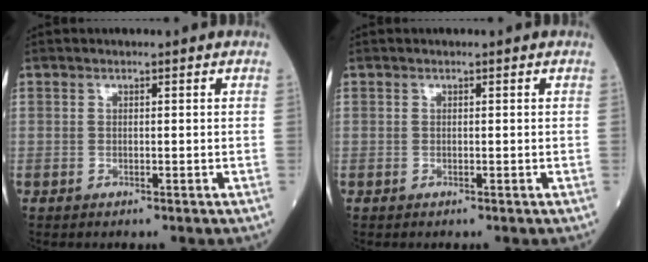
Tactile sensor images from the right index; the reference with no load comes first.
{"total": 0.0}